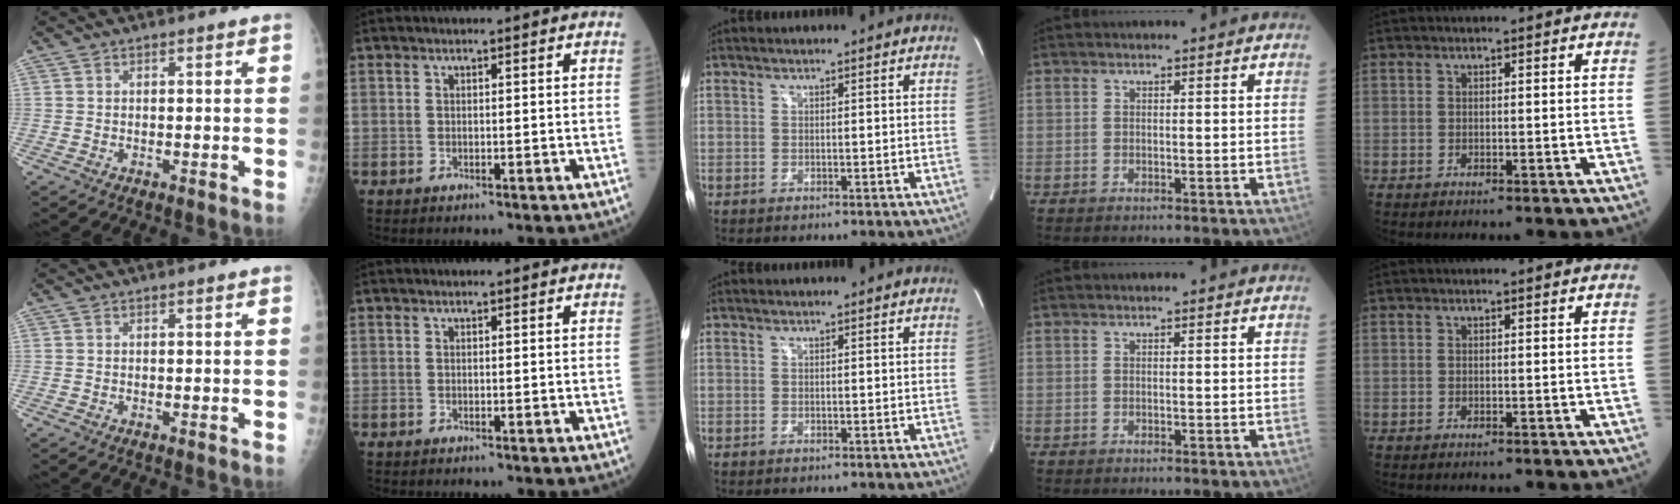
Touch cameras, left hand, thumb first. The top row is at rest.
{}